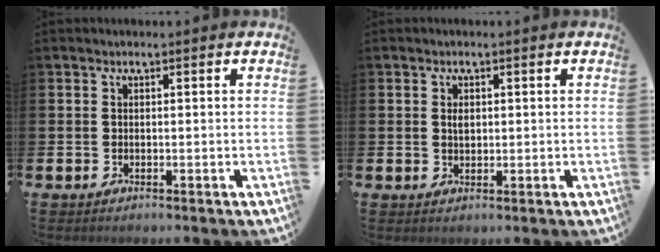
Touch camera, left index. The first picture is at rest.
{"total": 1.3, "force": [0.5, 0.8, 0.9], "torque": [-0.001, -0.002, 0.005]}